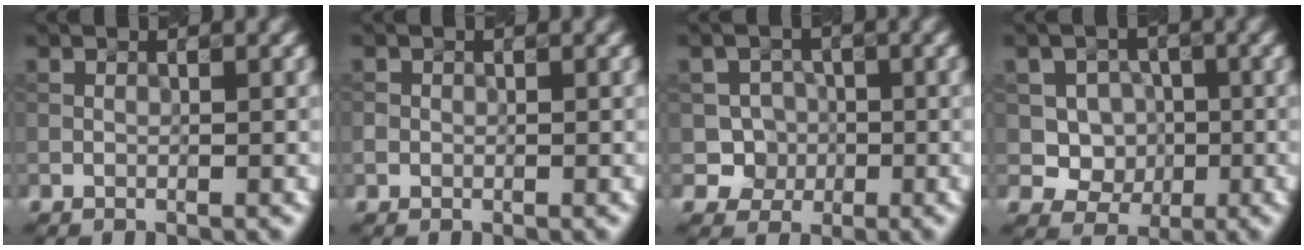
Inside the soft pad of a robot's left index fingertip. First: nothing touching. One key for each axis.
{"total": 0.6, "fx": -0.1, "fy": 0.6, "fz": 0.1, "tx": -0.001, "ty": -0.001, "tz": -0.003}
{"total": 2.9, "fx": -0.7, "fy": 2.8, "fz": 0.5, "tx": 0.006, "ty": 0.007, "tz": -0.022}
{"total": 4.8, "fx": 0.1, "fy": 4.4, "fz": 2.0, "tx": -0.019, "ty": 0.007, "tz": -0.010}